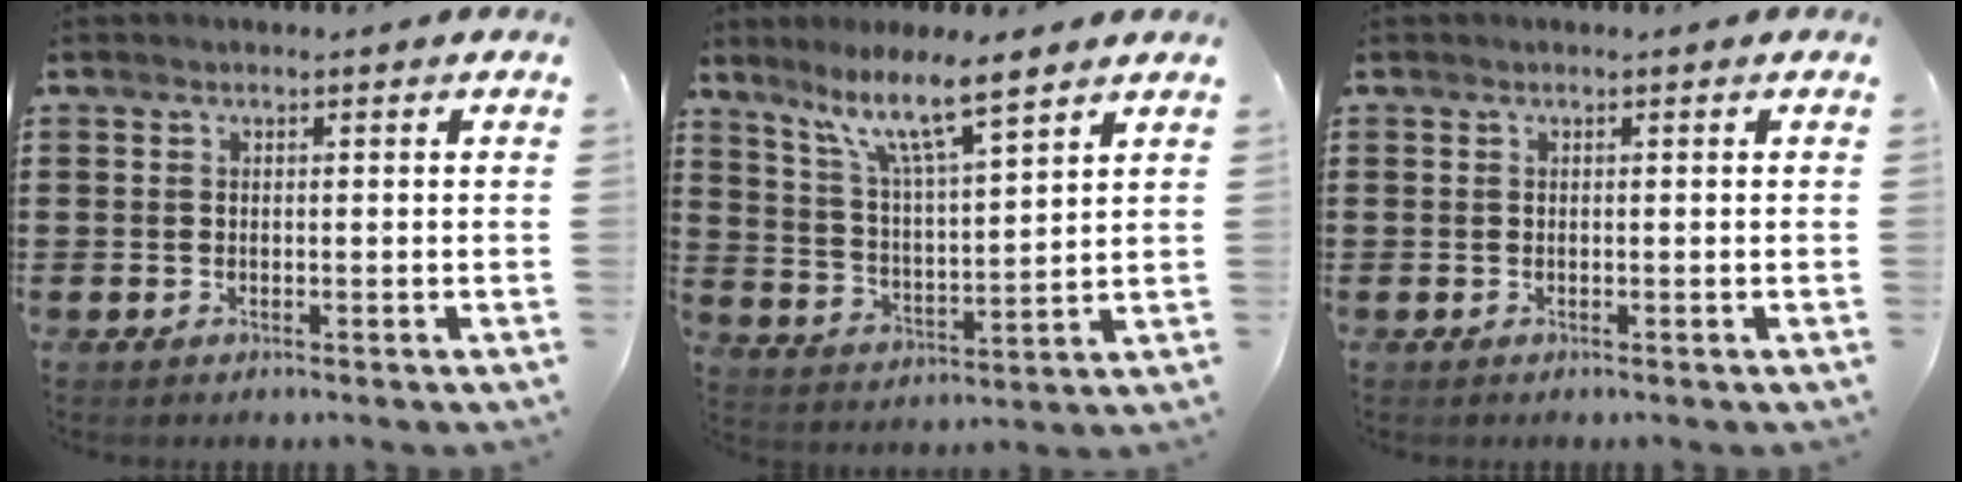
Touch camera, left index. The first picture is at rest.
{"total": 8.9, "force": [7.0, 0.9, 5.4], "torque": [-0.125, -0.027, 0.122]}
{"total": 0.0}